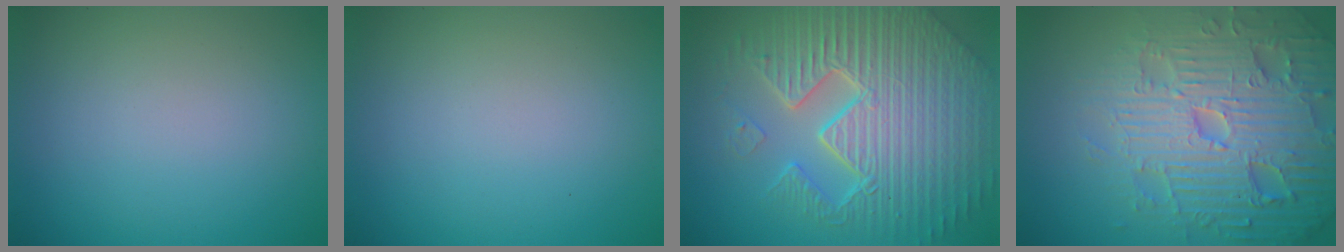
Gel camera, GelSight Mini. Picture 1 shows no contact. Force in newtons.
{"total": 0.0}
{"total": 11.3, "press": 7.2, "slide": 8.7}
{"total": 7.8, "press": 7.6, "slide": 1.7}